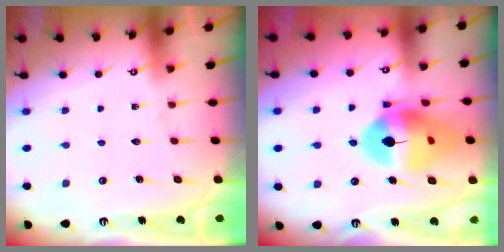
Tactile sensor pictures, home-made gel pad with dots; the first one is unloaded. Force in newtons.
{"total": 17.7, "press": 17.5, "slide": 2.3}